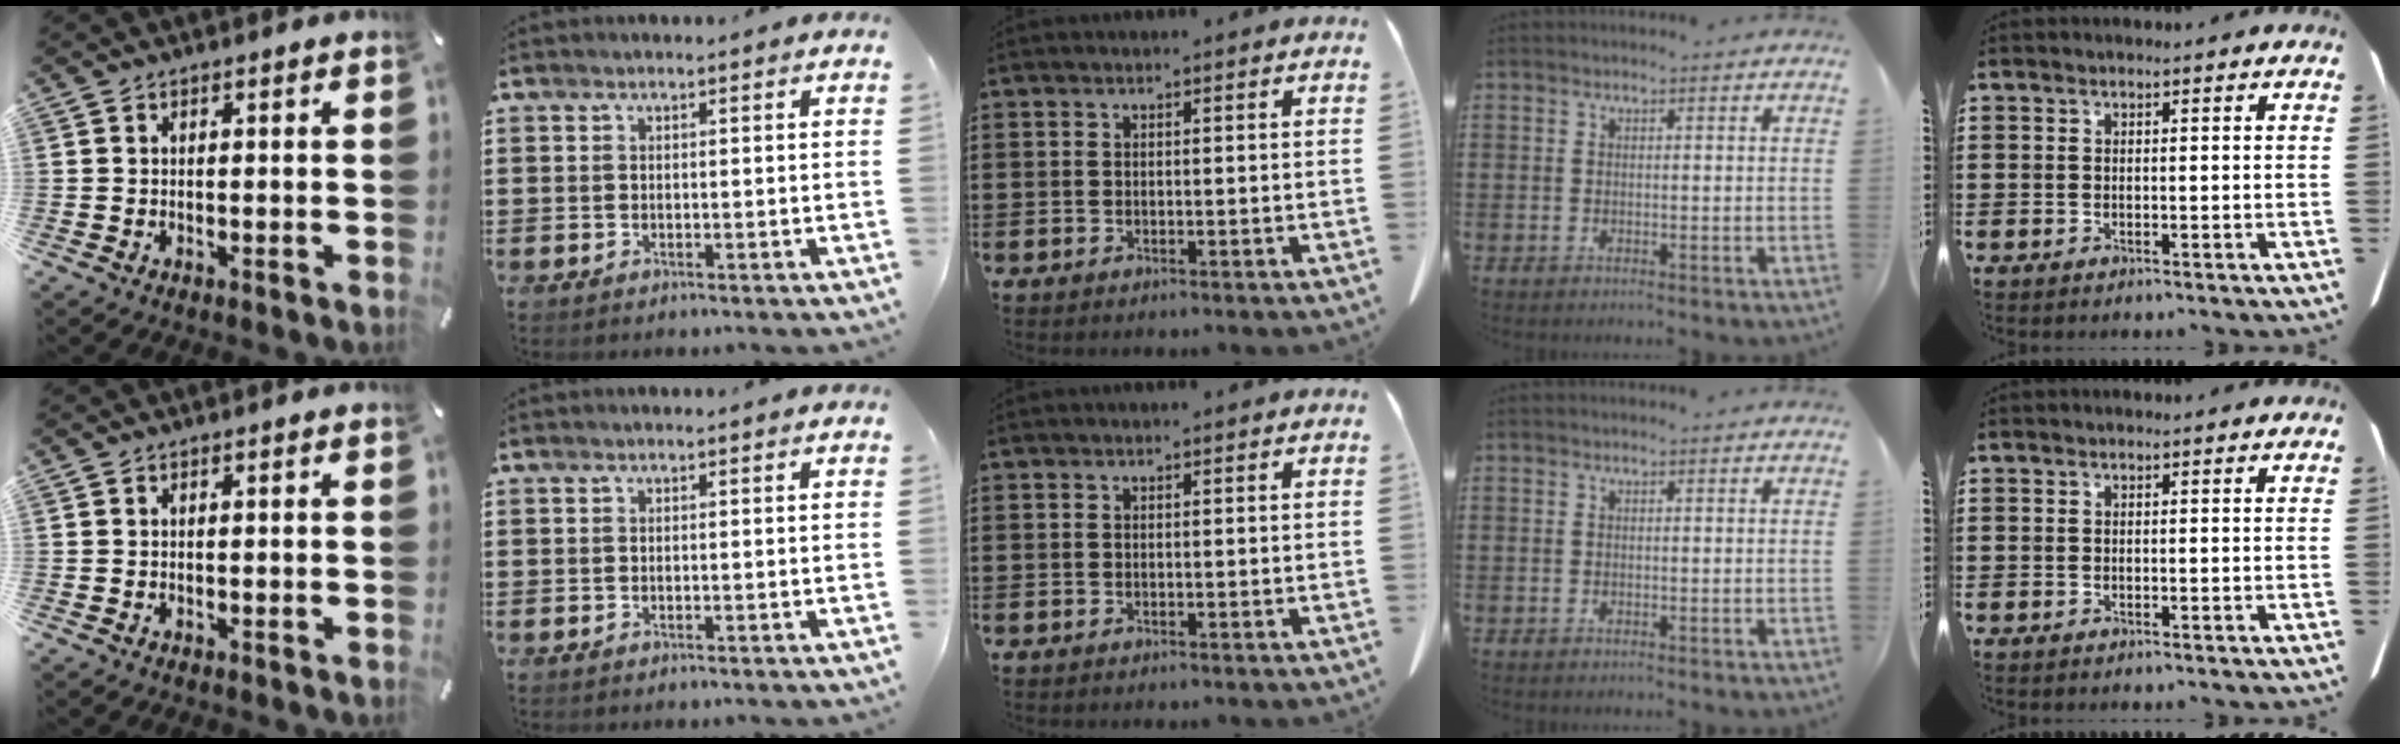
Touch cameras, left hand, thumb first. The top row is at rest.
{}